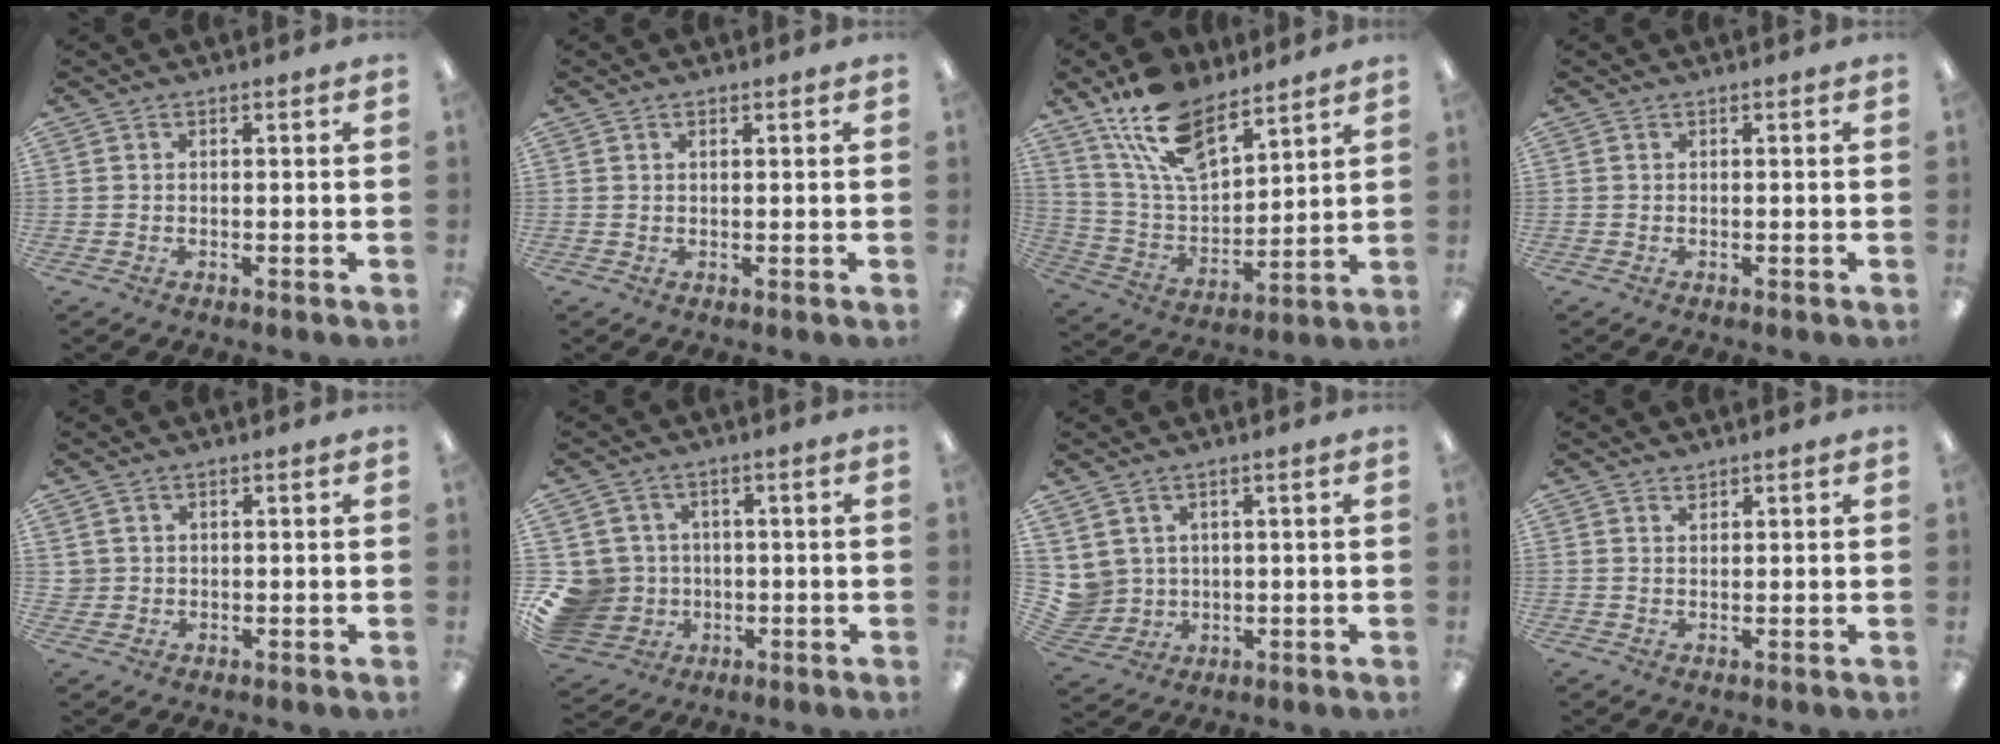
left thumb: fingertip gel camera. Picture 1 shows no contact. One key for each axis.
{"total": 1.1, "fx": 0.6, "fy": 0.5, "fz": 0.7, "tx": -0.008, "ty": -0.002, "tz": 0.010}
{"total": 18.8, "fx": 13.1, "fy": 8.2, "fz": 10.8, "tx": -0.232, "ty": -0.068, "tz": 0.234}
{"total": 0.0}
{"total": 2.1, "fx": 0.7, "fy": 2.0, "fz": 0.3, "tx": -0.010, "ty": 0.003, "tz": 0.011}
{"total": 10.3, "fx": -1.4, "fy": 9.7, "fz": 3.0, "tx": -0.099, "ty": 0.020, "tz": -0.014}
{"total": 5.2, "fx": 2.4, "fy": 4.6, "fz": 0.4, "tx": -0.036, "ty": -0.009, "tz": 0.050}
{"total": 1.0, "fx": 1.0, "fy": 0.3, "fz": 0.1, "tx": 0.005, "ty": -0.005, "tz": 0.018}